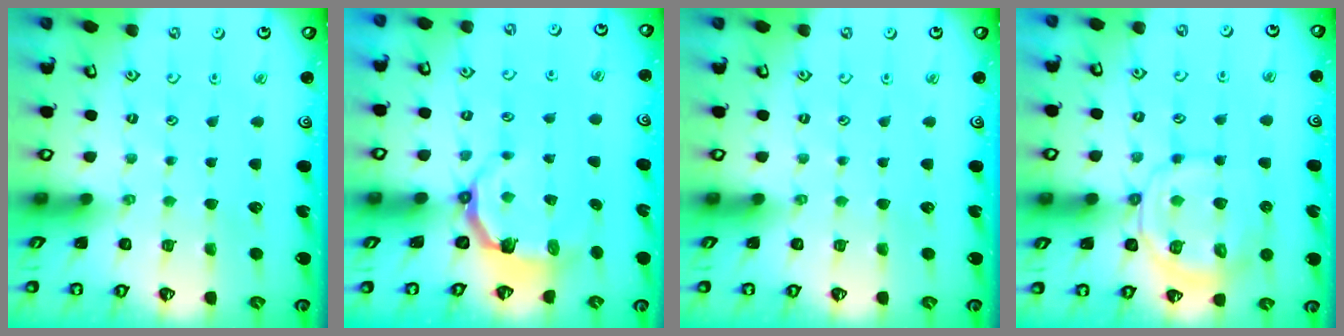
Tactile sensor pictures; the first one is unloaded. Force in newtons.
{"total": 4.9, "press": 3.4, "slide": 3.6}
{"total": 0.0}
{"total": 10.4, "press": 10.4, "slide": 1.2}